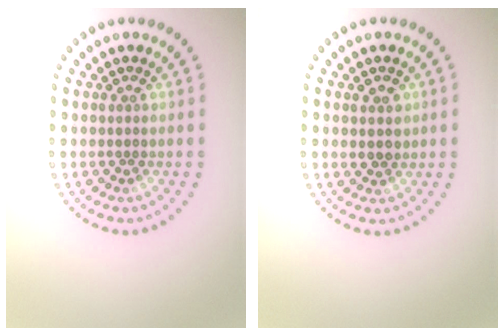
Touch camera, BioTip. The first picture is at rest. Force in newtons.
{"total": 1.7, "press": 1.6, "slide": 0.6}